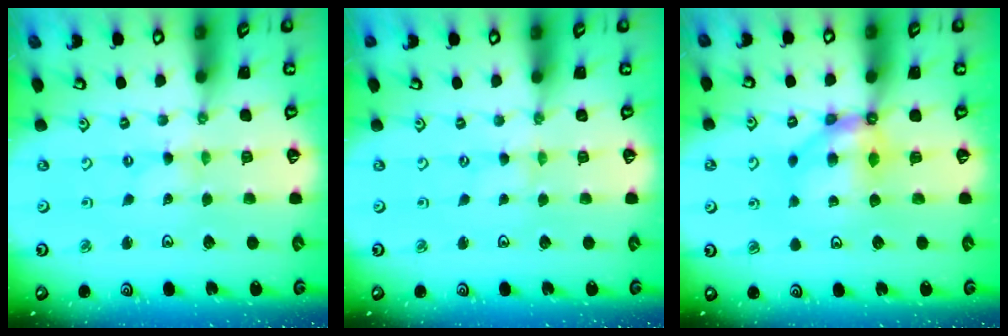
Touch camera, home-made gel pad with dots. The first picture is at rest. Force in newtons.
{"total": 0.0}
{"total": 7.1, "press": 7.1, "slide": 0.2}